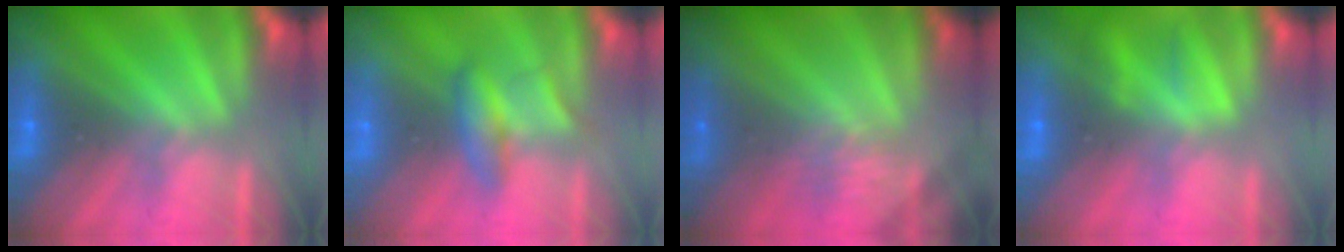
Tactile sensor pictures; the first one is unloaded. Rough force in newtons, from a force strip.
{"total": 2.2}
{"total": 2.1}
{"total": 2.1}